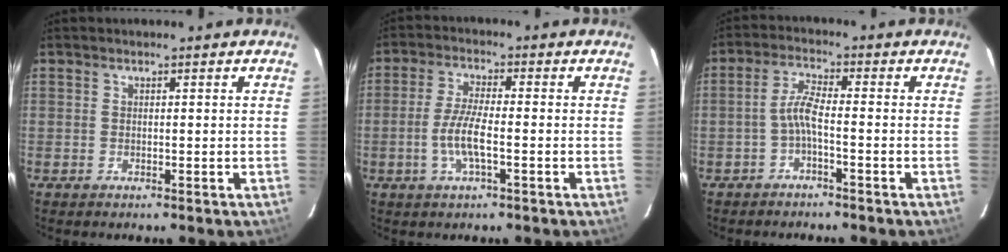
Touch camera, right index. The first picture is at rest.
{"total": 6.5, "force": [-1.9, 1.2, 6.1], "torque": [-0.125, -0.002, -0.039]}
{"total": 3.5, "force": [-1.6, 0.3, 3.1], "torque": [-0.072, 0.010, -0.033]}